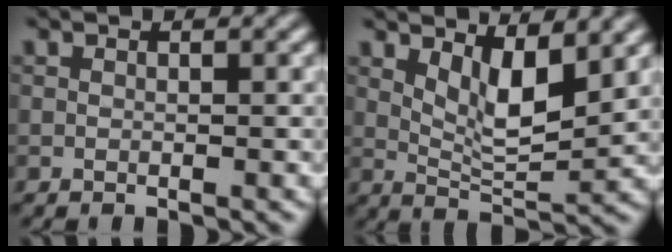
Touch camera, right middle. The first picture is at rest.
{"total": 4.3, "force": [2.1, 1.4, 3.4], "torque": [-0.068, -0.009, 0.050]}